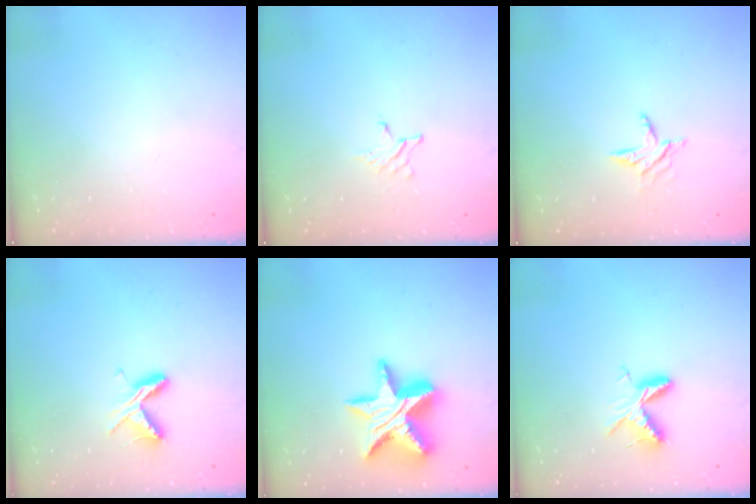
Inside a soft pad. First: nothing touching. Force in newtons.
{"total": 2.5, "press": 2.5, "slide": 0.3}
{"total": 6.4, "press": 6.3, "slide": 0.5}
{"total": 6.1, "press": 6.1, "slide": 0.6}
{"total": 17.9, "press": 17.9, "slide": 1.4}
{"total": 6.2, "press": 6.2, "slide": 0.7}